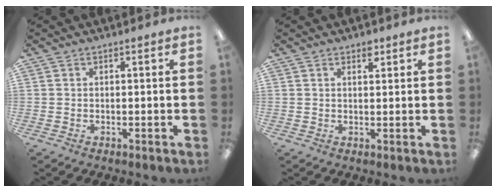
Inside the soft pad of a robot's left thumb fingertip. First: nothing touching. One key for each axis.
{"total": 2.3, "fx": 1.7, "fy": 1.1, "fz": 1.2, "tx": -0.011, "ty": -0.005, "tz": 0.026}